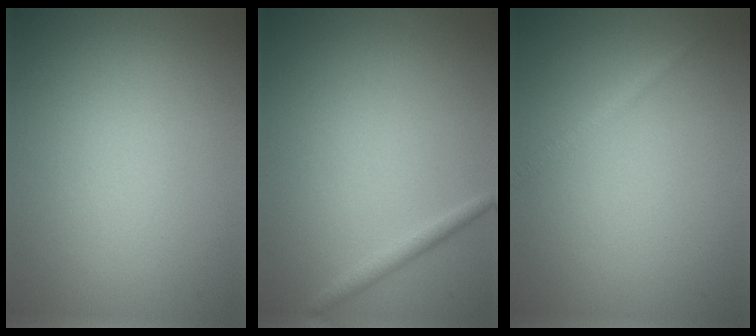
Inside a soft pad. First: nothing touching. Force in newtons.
{"total": 1.2, "press": 1.2, "slide": 0.0}
{"total": 1.1, "press": 1.1, "slide": 0.1}